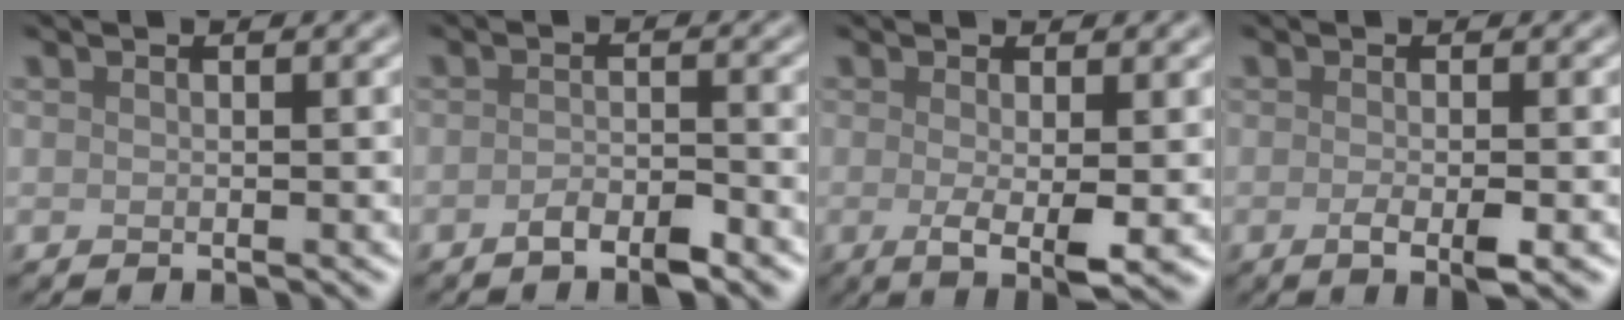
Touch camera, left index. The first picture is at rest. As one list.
[{"total": 2.6, "force": [-1.7, 0.8, 1.8], "torque": [-0.032, 0.002, -0.033]}, {"total": 3.6, "force": [-0.4, 0.7, 3.5], "torque": [-0.059, -0.011, -0.006]}, {"total": 2.5, "force": [-0.7, 0.6, 2.3], "torque": [-0.040, -0.006, -0.014]}]